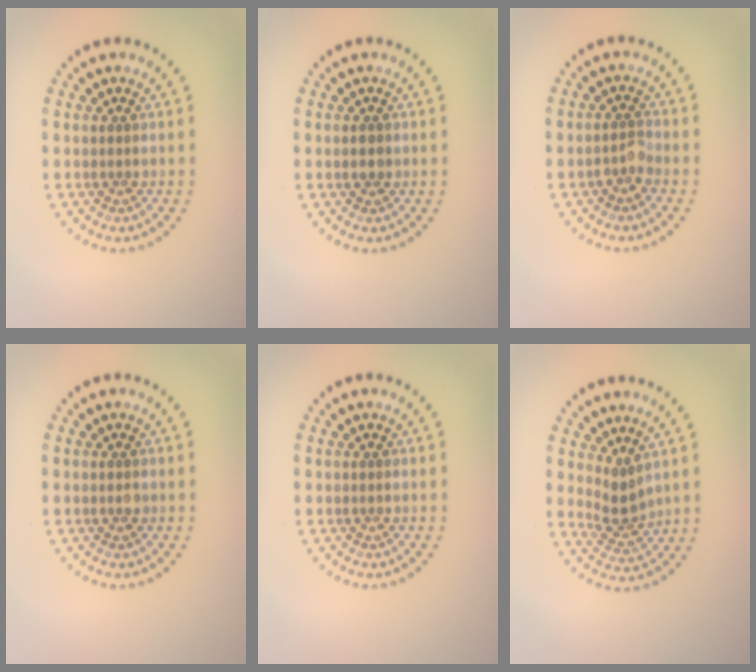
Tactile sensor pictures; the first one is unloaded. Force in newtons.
{"total": 1.4, "press": 1.4, "slide": 0.3}
{"total": 1.6, "press": 1.3, "slide": 0.9}
{"total": 0.7, "press": 0.7, "slide": 0.1}
{"total": 0.0}
{"total": 2.3, "press": 1.8, "slide": 1.5}